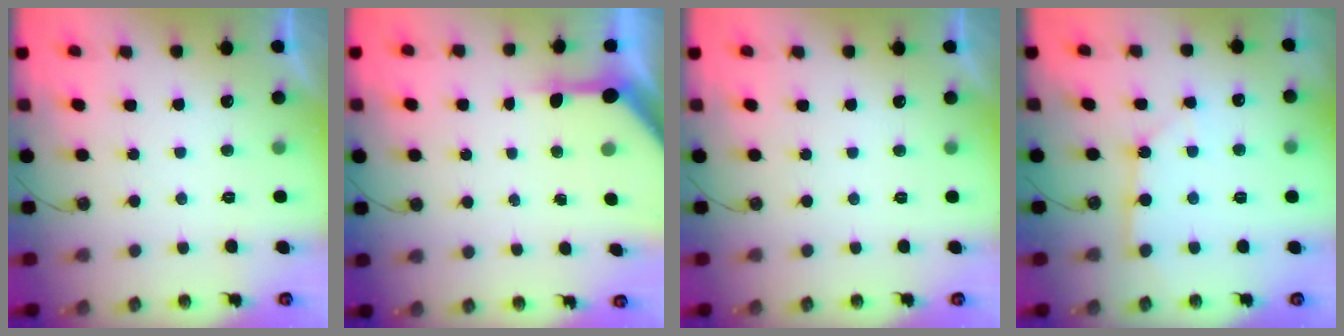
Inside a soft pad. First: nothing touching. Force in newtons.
{"total": 6.2, "press": 6.2, "slide": 0.7}
{"total": 0.0}
{"total": 2.4, "press": 2.4, "slide": 0.3}